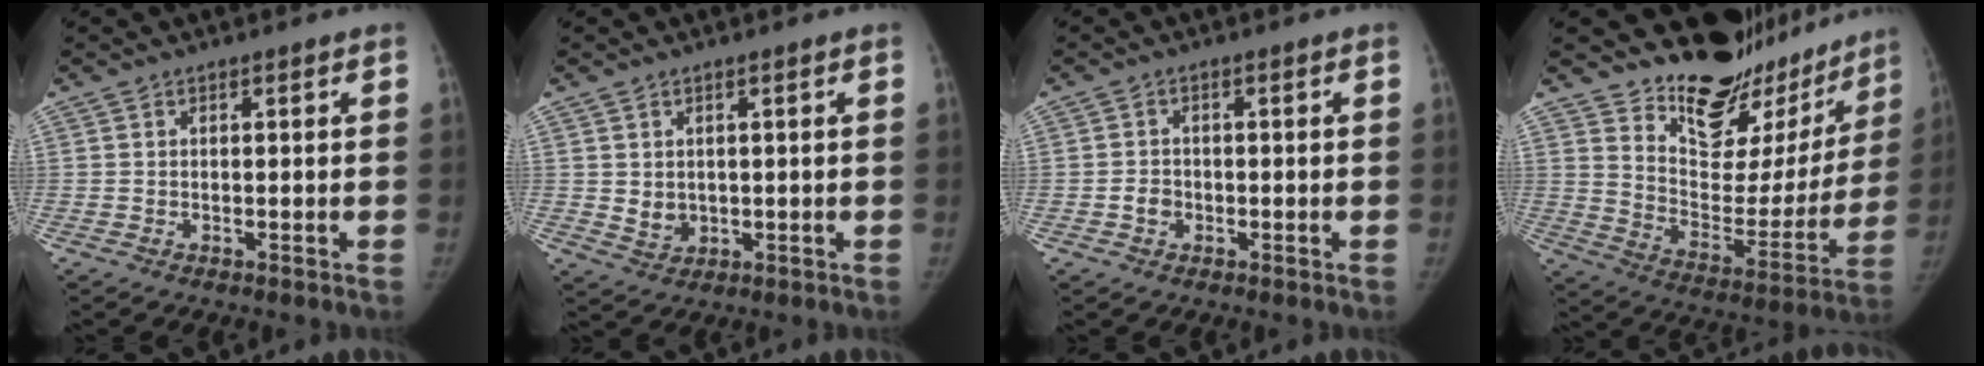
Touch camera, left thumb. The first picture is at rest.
{"total": 3.0, "force": [0.7, 2.5, 1.6], "torque": [-0.018, -0.011, 0.023]}
{"total": 1.8, "force": [-0.6, 1.5, 0.8], "torque": [-0.009, 0.005, -0.011]}
{"total": 23.1, "force": [20.1, 9.3, 6.6], "torque": [-0.041, -0.148, 0.286]}